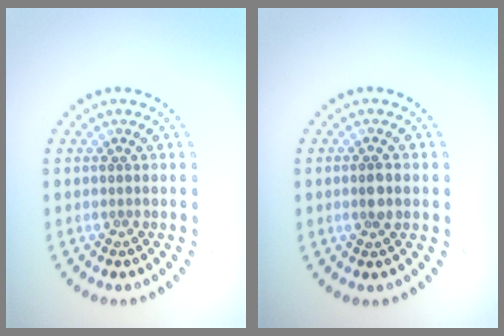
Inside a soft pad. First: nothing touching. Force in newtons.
{"total": 1.6, "press": 1.5, "slide": 0.5}